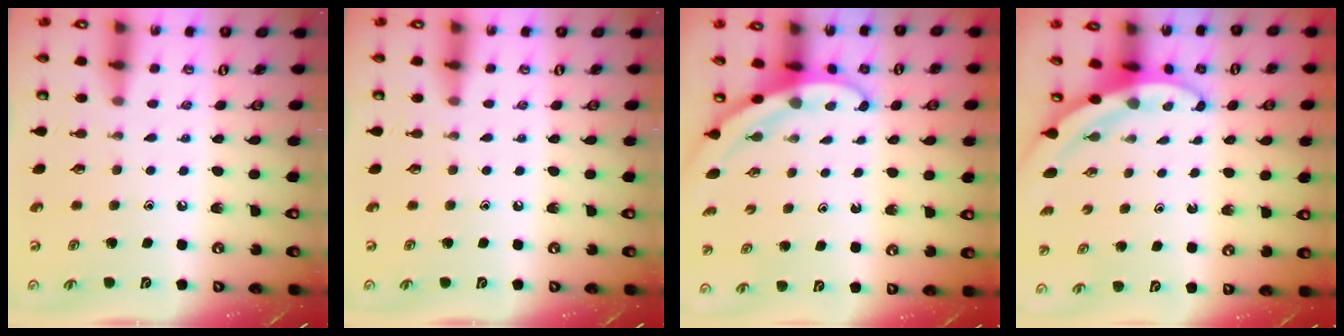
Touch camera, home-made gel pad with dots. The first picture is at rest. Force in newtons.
{"total": 0.0}
{"total": 3.1, "press": 3.1, "slide": 0.2}
{"total": 3.6, "press": 3.6, "slide": 0.1}